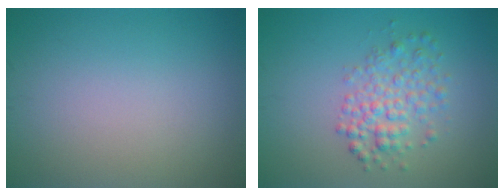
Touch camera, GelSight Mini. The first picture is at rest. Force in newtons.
{"total": 3.4, "press": 3.4, "slide": 0.1}